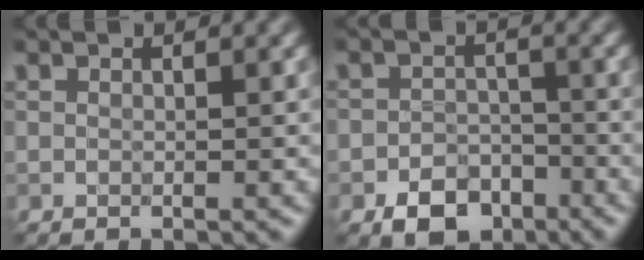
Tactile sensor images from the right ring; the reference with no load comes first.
{"total": 4.3, "force": [-2.6, 2.7, 1.9], "torque": [-0.024, -0.005, -0.049]}